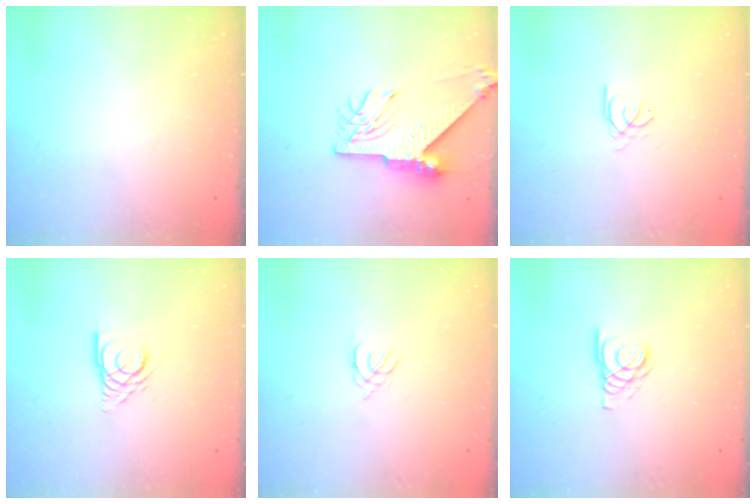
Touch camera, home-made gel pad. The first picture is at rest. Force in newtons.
{"total": 10.4, "press": 10.3, "slide": 1.3}
{"total": 0.9, "press": 0.8, "slide": 0.4}
{"total": 5.5, "press": 5.5, "slide": 0.5}
{"total": 1.2, "press": 1.2, "slide": 0.3}
{"total": 2.8, "press": 2.8, "slide": 0.3}